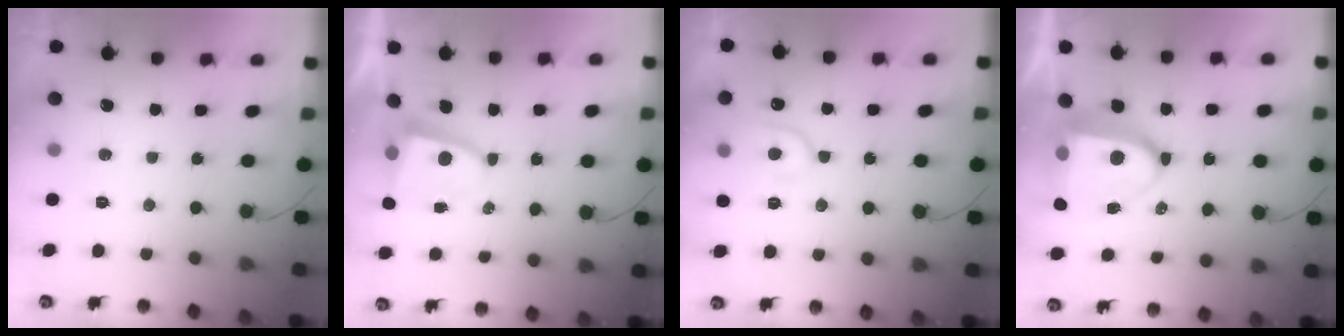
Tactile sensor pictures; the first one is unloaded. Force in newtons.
{"total": 4.6, "press": 4.6, "slide": 0.5}
{"total": 9.8, "press": 9.8, "slide": 0.7}
{"total": 13.2, "press": 13.1, "slide": 1.8}